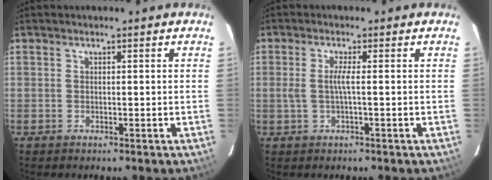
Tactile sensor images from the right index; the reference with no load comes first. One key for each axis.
{"total": 2.5, "fx": -0.2, "fy": -0.2, "fz": 2.4, "tx": -0.044, "ty": 0.004, "tz": -0.004}